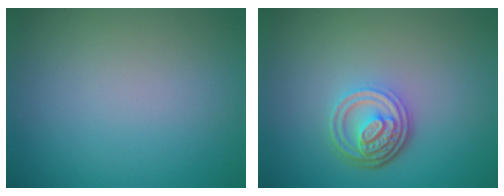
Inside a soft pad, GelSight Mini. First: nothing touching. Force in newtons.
{"total": 4.6, "press": 3.4, "slide": 3.1}